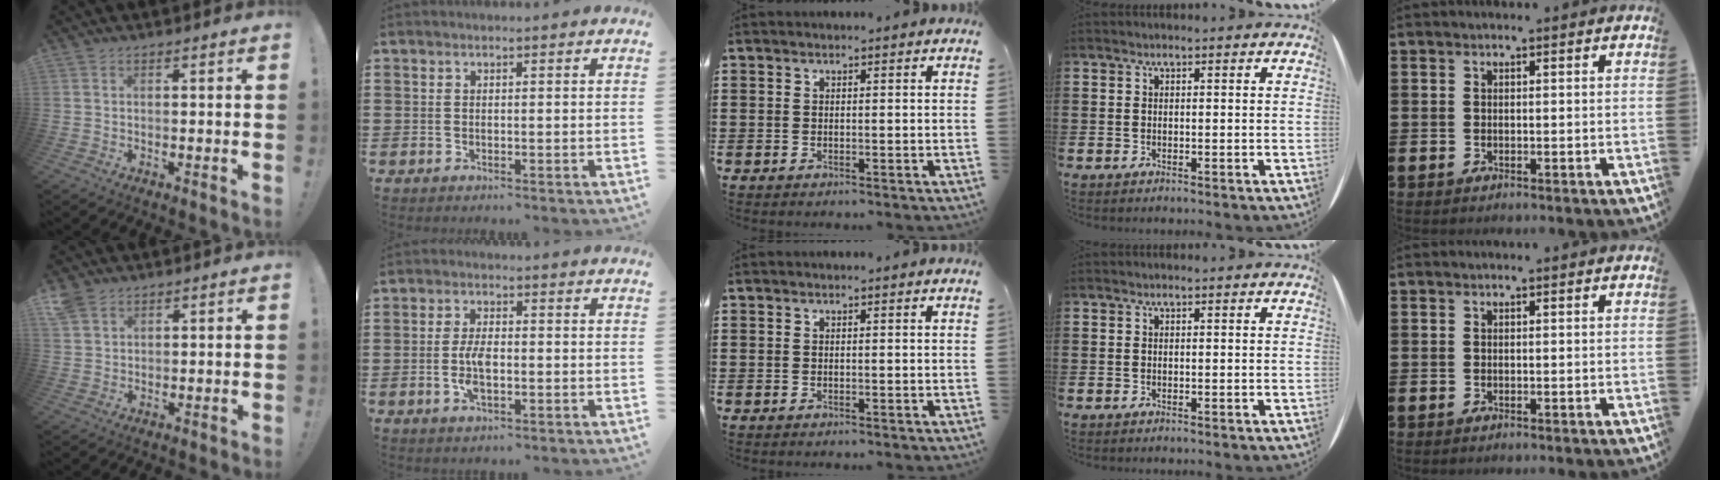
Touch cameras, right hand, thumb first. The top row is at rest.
{"thumb": {"total": 3.9, "force": [2.9, 2.1, 1.6], "torque": [-0.036, -0.010, 0.058]}, "index": {"total": 4.8, "force": [-0.9, 2.0, 4.3], "torque": [-0.098, -0.001, -0.023]}}